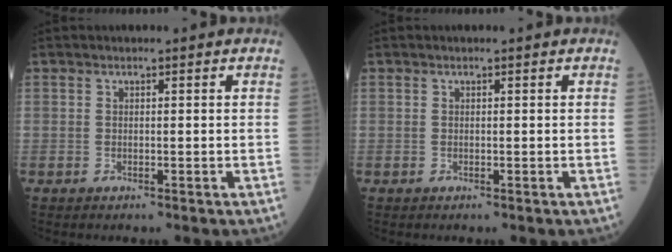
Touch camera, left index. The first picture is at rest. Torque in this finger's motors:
{"motor_torque": [-0.01, 0.02, 0.00, 0.00]}